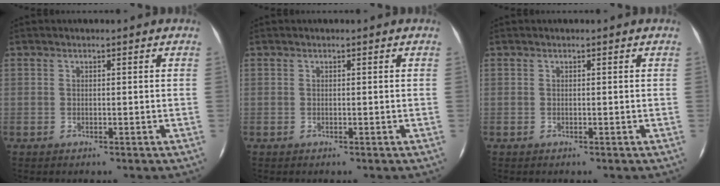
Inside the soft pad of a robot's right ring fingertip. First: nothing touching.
{"total": 0.0}
{"total": 0.0}